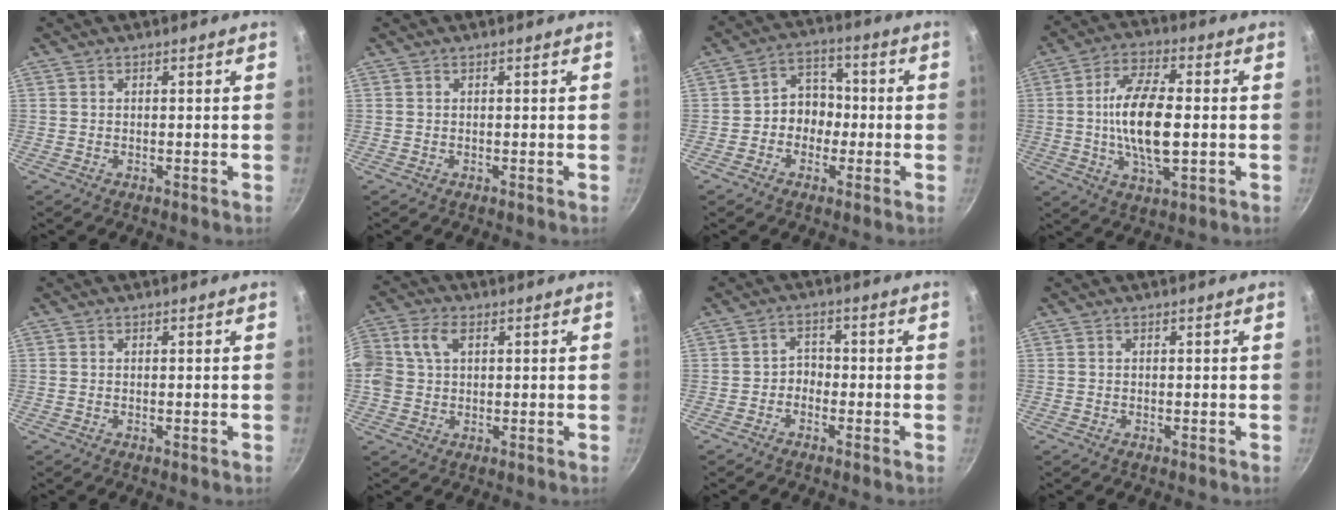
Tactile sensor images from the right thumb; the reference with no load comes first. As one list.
[{"total": 0.0}, {"total": 7.4, "force": [-1.2, 6.3, 3.7], "torque": [-0.006, 0.027, -0.030]}, {"total": 14.0, "force": [-0.5, 6.0, 12.6], "torque": [-0.234, 0.011, -0.013]}, {"total": 0.0}, {"total": 11.2, "force": [2.7, 8.4, 7.0], "torque": [-0.159, 0.031, 0.044]}, {"total": 2.7, "force": [-1.2, 2.1, 1.2], "torque": [0.001, 0.019, -0.026]}, {"total": 0.0}]